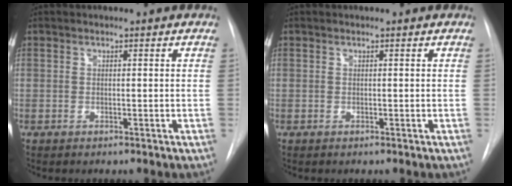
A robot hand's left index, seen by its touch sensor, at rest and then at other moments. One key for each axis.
{"total": 0.0}